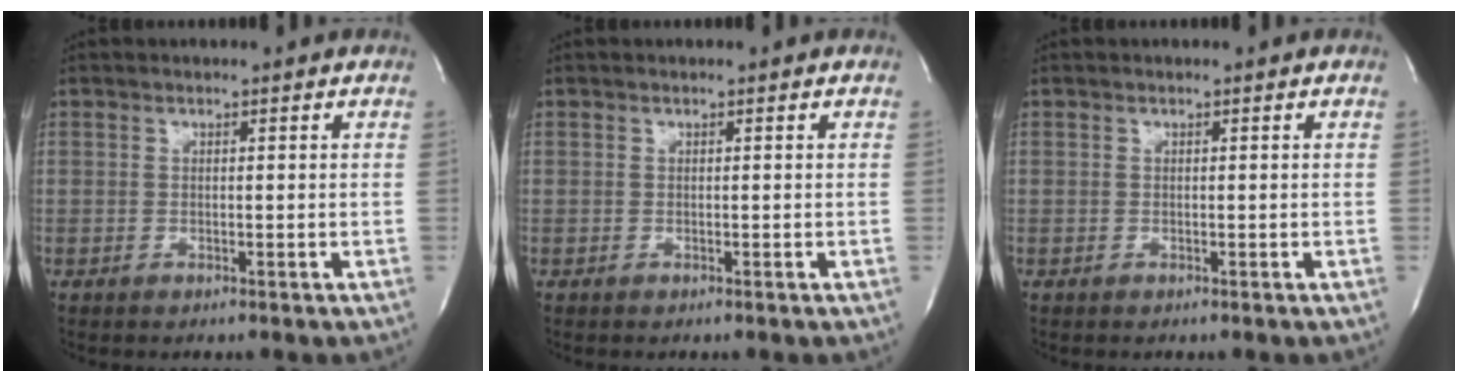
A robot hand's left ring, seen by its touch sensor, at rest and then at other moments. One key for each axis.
{"total": 0.0}
{"total": 0.0}